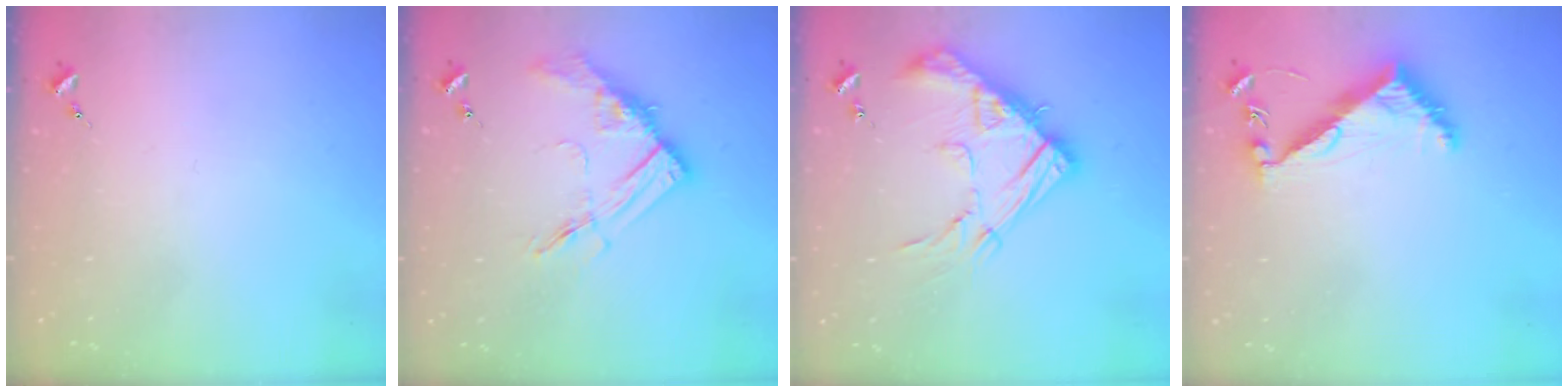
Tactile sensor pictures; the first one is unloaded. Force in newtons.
{"total": 12.4, "press": 12.4, "slide": 0.9}
{"total": 19.5, "press": 19.4, "slide": 1.8}
{"total": 7.5, "press": 7.4, "slide": 0.6}